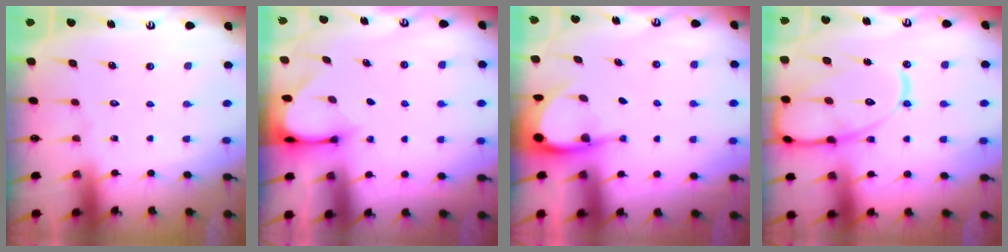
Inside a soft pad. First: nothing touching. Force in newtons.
{"total": 3.4, "press": 3.4, "slide": 0.3}
{"total": 4.2, "press": 4.2, "slide": 0.3}
{"total": 17.8, "press": 17.7, "slide": 1.7}